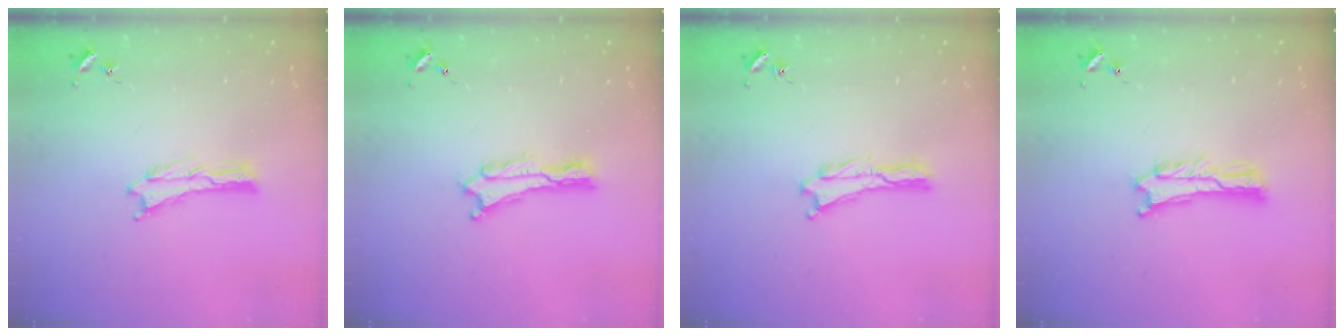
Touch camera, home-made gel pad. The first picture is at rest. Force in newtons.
{"total": 0.7, "press": 0.7, "slide": 0.2}
{"total": 0.0}
{"total": 1.1, "press": 1.1, "slide": 0.2}